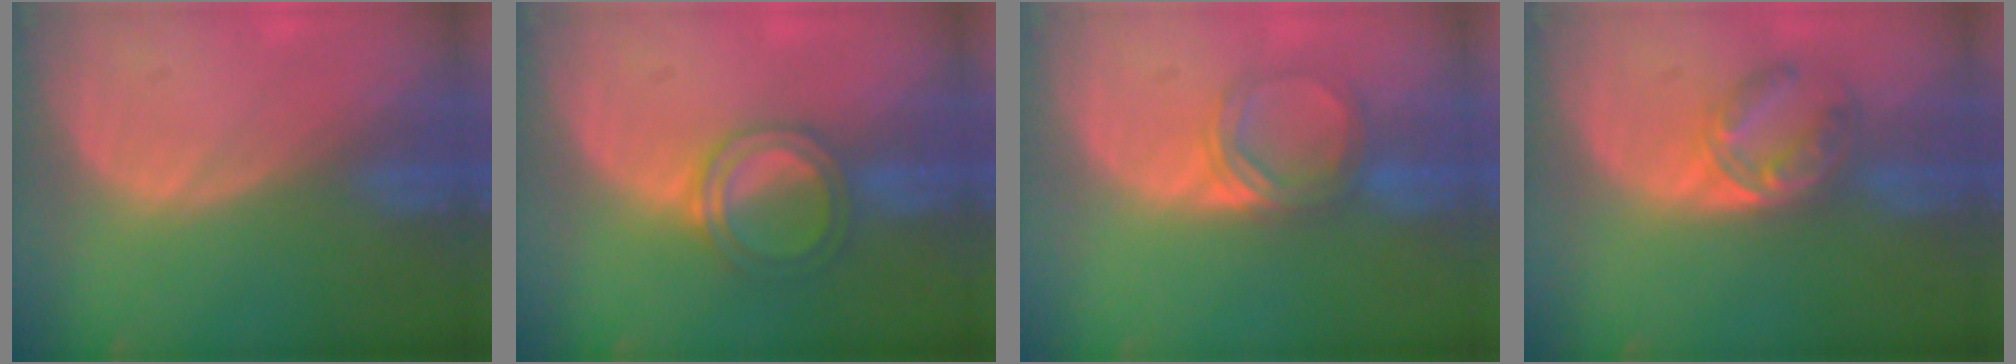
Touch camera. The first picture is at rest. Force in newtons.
{"total": 4.9, "press": 4.8, "slide": 1.1}
{"total": 4.9, "press": 4.6, "slide": 1.8}
{"total": 6.2, "press": 5.7, "slide": 2.5}